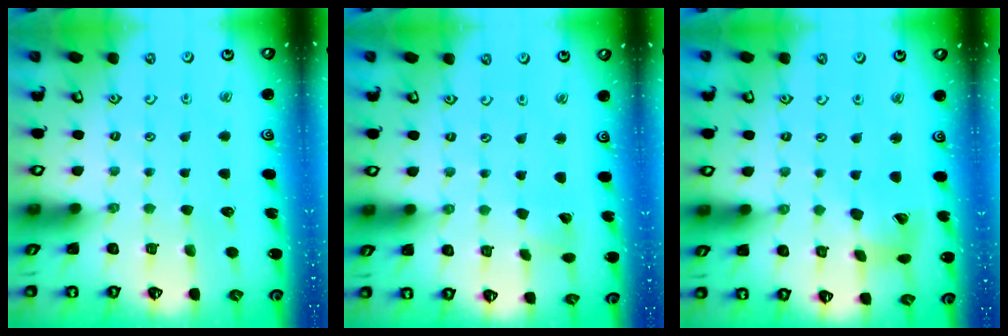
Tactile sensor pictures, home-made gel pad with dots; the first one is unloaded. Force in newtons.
{"total": 2.8, "press": 2.8, "slide": 0.4}
{"total": 10.5, "press": 10.4, "slide": 1.3}